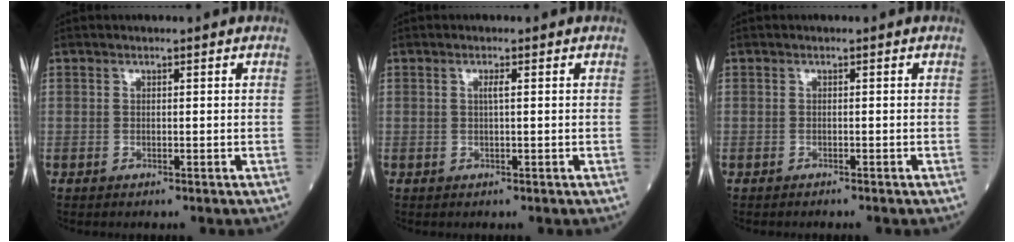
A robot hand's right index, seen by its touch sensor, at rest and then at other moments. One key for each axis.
{"total": 0.9, "fx": 0.2, "fy": -0.1, "fz": 0.9, "tx": -0.019, "ty": 0.002, "tz": 0.001}
{"total": 1.2, "fx": -1.0, "fy": 0.0, "fz": 0.5, "tx": -0.007, "ty": 0.000, "tz": -0.013}